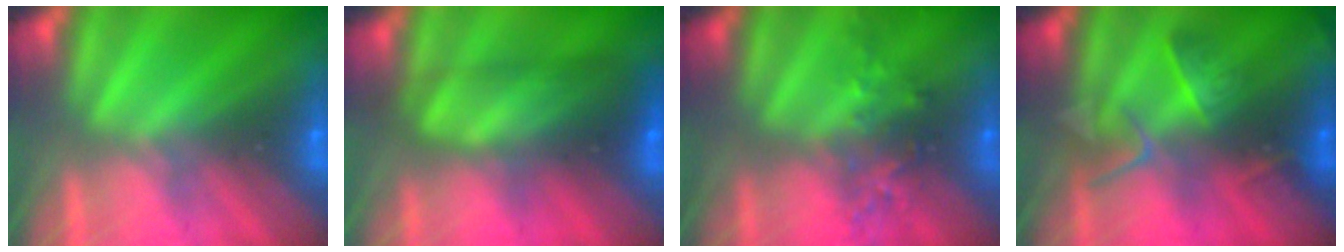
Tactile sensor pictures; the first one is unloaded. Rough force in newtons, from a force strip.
{"total": 8.5}
{"total": 2.4}
{"total": 2.6}